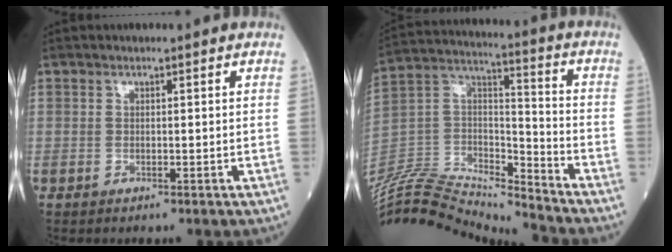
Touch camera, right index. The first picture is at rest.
{"total": 19.2, "force": [-18.8, 0.8, 3.3], "torque": [-0.063, 0.048, -0.331]}